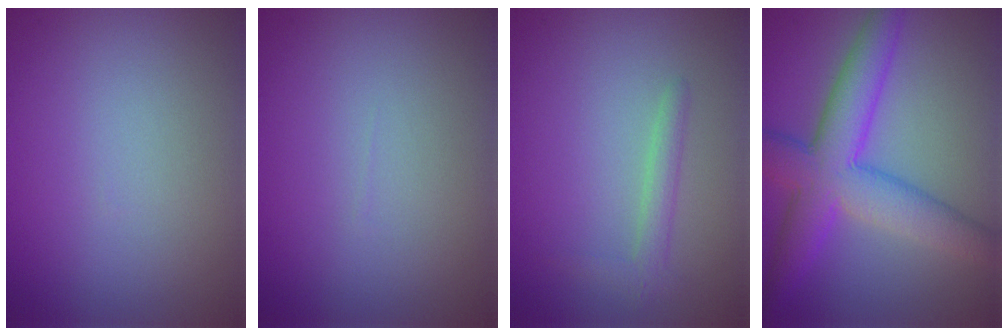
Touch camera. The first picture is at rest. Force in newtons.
{"total": 0.0}
{"total": 1.6, "press": 1.6, "slide": 0.1}
{"total": 7.7, "press": 7.7, "slide": 0.2}